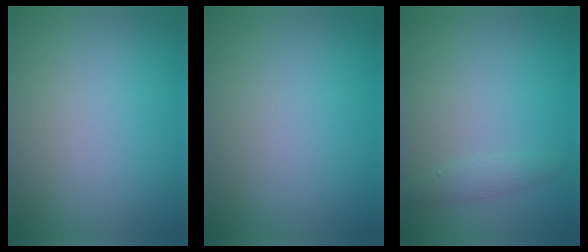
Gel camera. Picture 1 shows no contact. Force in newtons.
{"total": 0.0}
{"total": 1.3, "press": 1.3, "slide": 0.1}